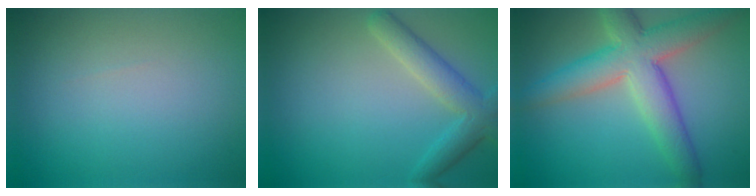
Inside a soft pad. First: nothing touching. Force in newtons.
{"total": 3.7, "press": 3.7, "slide": 0.1}
{"total": 7.4, "press": 7.4, "slide": 0.3}